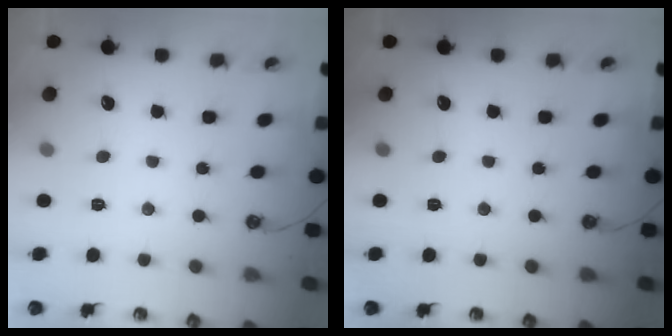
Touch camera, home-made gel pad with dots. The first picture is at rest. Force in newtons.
{"total": 0.0}